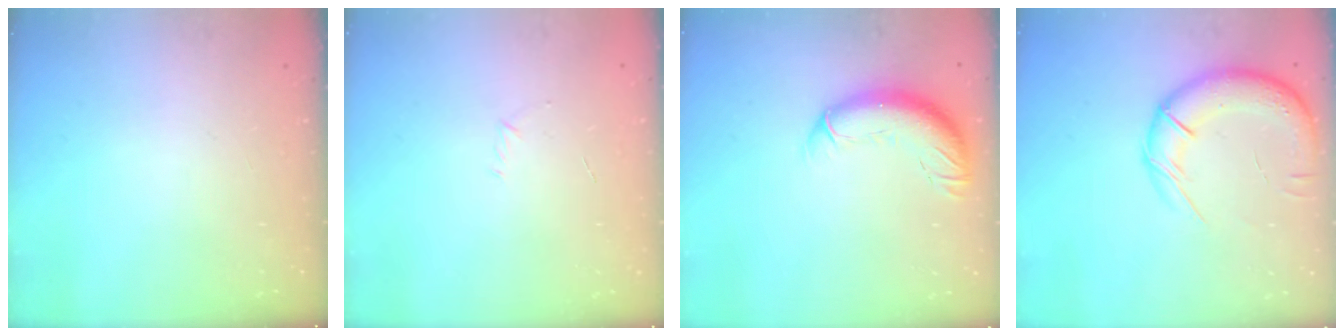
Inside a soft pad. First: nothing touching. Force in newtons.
{"total": 2.7, "press": 2.6, "slide": 0.7}
{"total": 11.8, "press": 11.5, "slide": 2.9}
{"total": 15.7, "press": 15.2, "slide": 3.7}